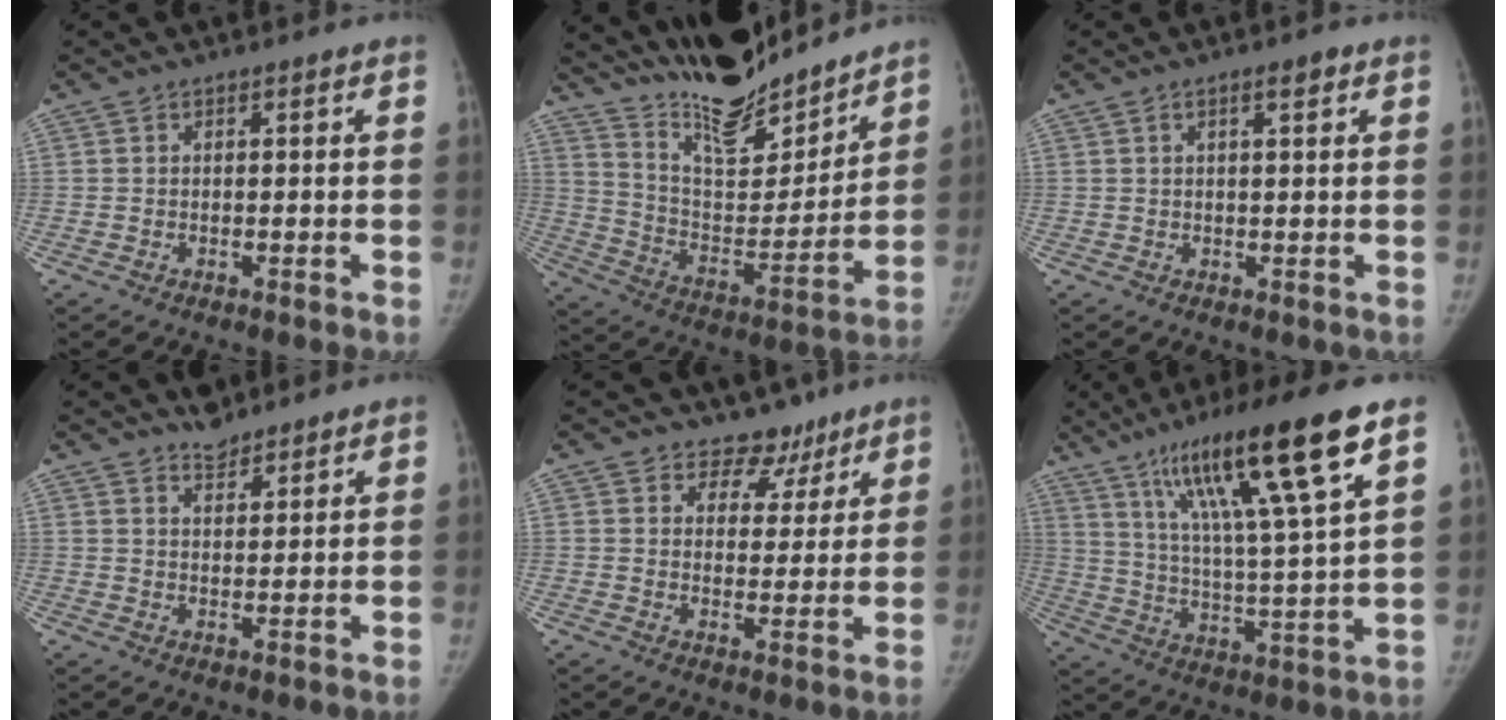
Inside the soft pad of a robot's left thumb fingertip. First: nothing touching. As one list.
[{"total": 20.3, "force": [18.3, 4.5, 7.6], "torque": [-0.087, -0.111, 0.312]}, {"total": 2.6, "force": [1.3, 0.6, 2.1], "torque": [-0.028, -0.002, 0.019]}, {"total": 3.9, "force": [3.5, 1.5, 0.7], "torque": [0.008, -0.028, 0.056]}, {"total": 6.9, "force": [5.2, 4.6, 0.6], "torque": [0.029, -0.034, 0.072]}, {"total": 21.1, "force": [12.1, 2.3, 17.2], "torque": [-0.284, -0.031, 0.210]}]